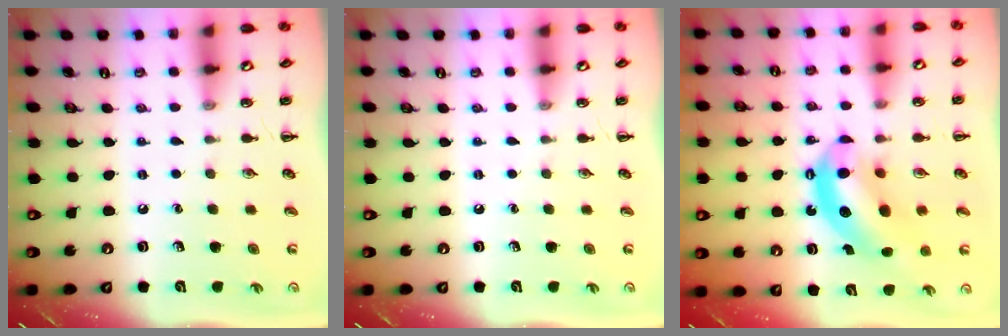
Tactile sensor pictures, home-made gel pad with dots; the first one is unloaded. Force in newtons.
{"total": 0.0}
{"total": 11.4, "press": 11.0, "slide": 3.0}